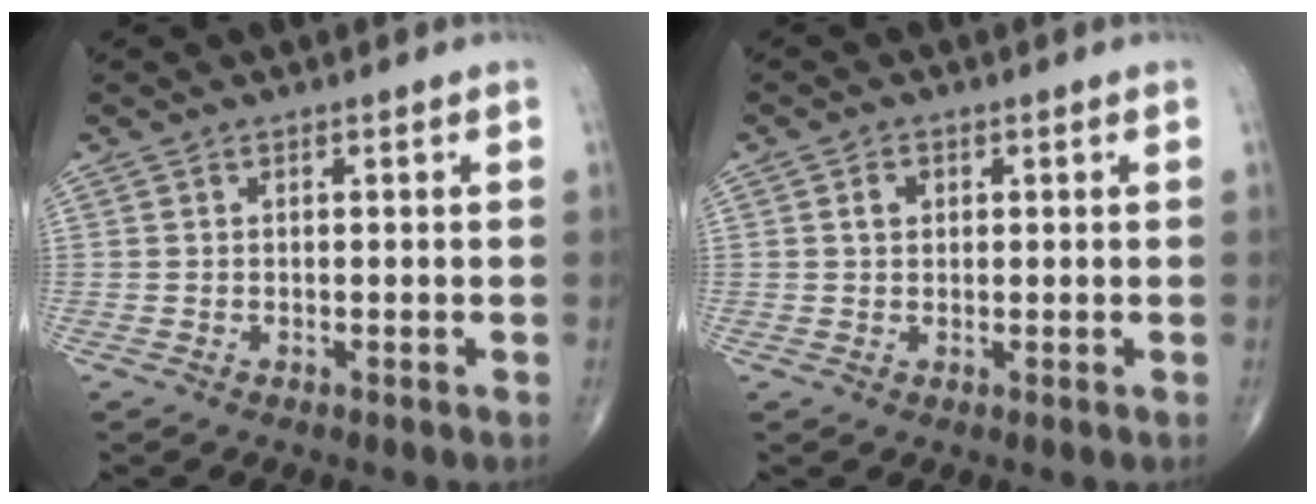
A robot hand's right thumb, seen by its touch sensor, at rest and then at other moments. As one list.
[{"total": 2.1, "force": [0.6, 1.7, 1.2], "torque": [-0.016, 0.003, 0.009]}]